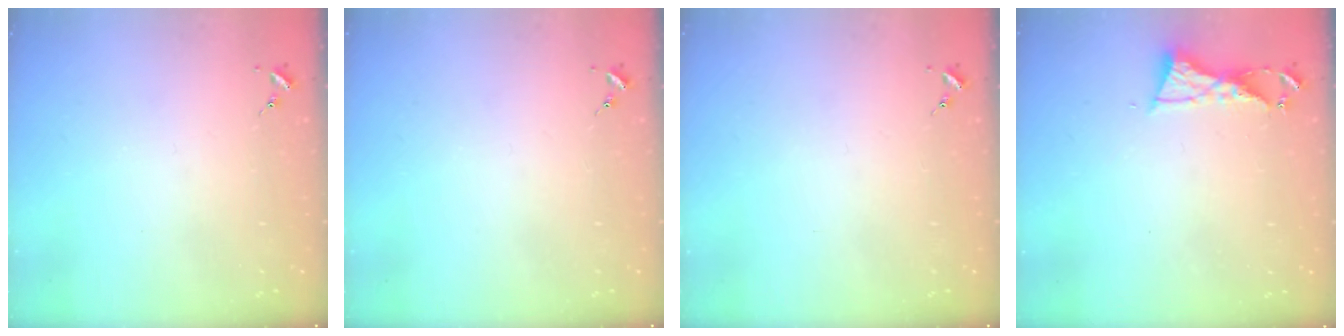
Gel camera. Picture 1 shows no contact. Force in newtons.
{"total": 0.0}
{"total": 0.0}
{"total": 6.6, "press": 6.6, "slide": 0.6}